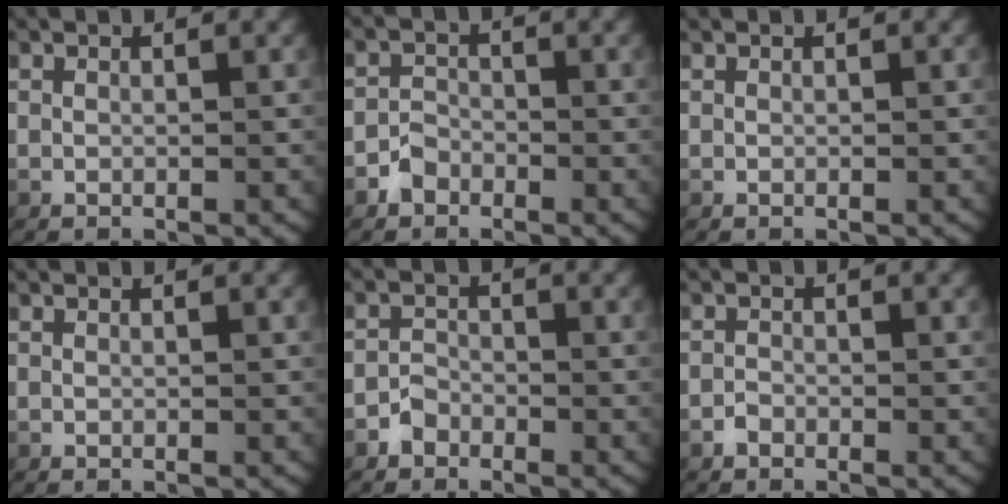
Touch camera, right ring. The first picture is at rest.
{"total": 1.8, "force": [-1.3, 1.3, 0.2], "torque": [-0.004, -0.005, -0.024]}
{"total": 0.0}
{"total": 0.0}
{"total": 1.7, "force": [-1.2, 1.1, 0.1], "torque": [-0.002, -0.005, -0.023]}
{"total": 0.8, "force": [-0.7, 0.3, 0.1], "torque": [-0.005, -0.006, -0.012]}